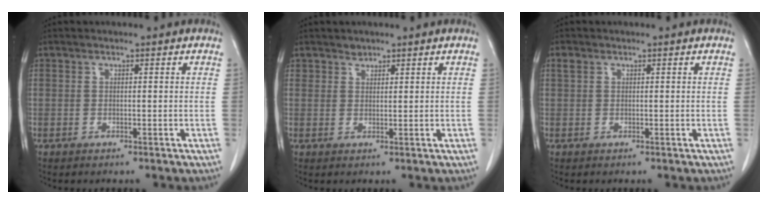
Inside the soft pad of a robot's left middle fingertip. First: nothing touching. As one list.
[{"total": 1.2, "force": [1.0, 0.7, 0.0], "torque": [0.007, -0.003, 0.014]}, {"total": 0.9, "force": [0.6, 0.6, 0.4], "torque": [-0.011, 0.011, 0.012]}]